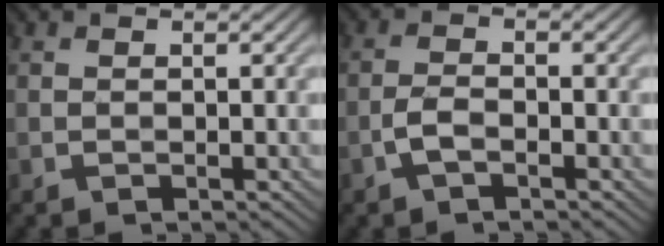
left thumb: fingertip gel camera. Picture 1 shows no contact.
{"total": 2.3, "force": [-1.3, 0.9, 1.7], "torque": [-0.038, 0.003, -0.031]}